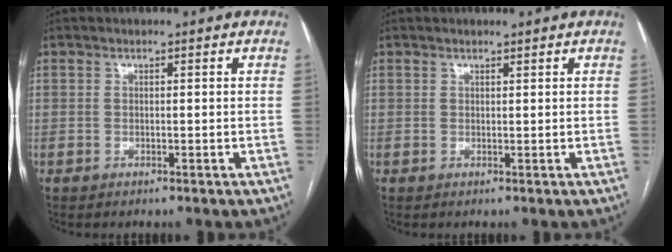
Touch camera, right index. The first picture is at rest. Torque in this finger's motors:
{"motor_torque": [0.03, 0.05, -0.01, 0.00]}